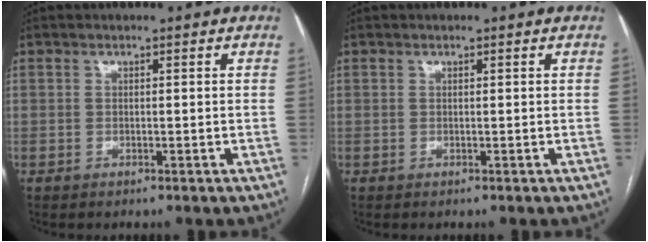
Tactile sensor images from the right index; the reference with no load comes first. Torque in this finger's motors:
{"motor_torque": [-0.15, 0.08, -0.03, 0.00]}